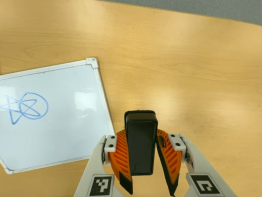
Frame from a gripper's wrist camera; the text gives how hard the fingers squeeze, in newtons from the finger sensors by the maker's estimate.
{"total": 8.8, "left": 7.6, "right": 10.1}